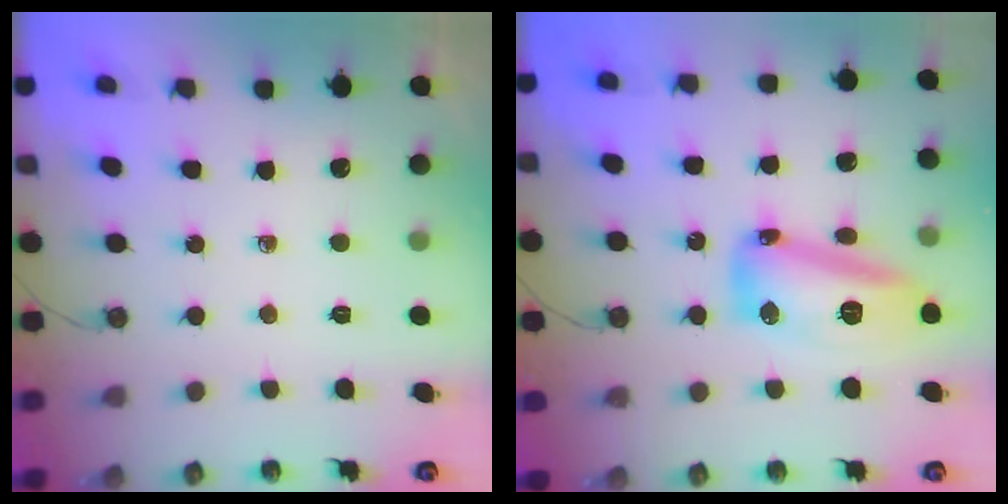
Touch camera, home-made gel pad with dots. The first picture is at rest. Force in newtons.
{"total": 28.9, "press": 21.0, "slide": 19.9}